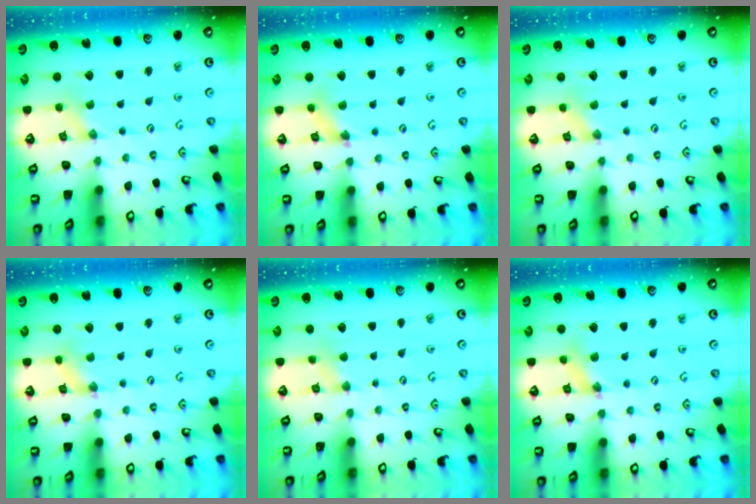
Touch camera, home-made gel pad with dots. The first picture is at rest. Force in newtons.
{"total": 3.9, "press": 3.9, "slide": 0.4}
{"total": 0.0}
{"total": 1.4, "press": 1.4, "slide": 0.3}
{"total": 2.8, "press": 2.7, "slide": 0.6}
{"total": 5.1, "press": 5.1, "slide": 0.5}